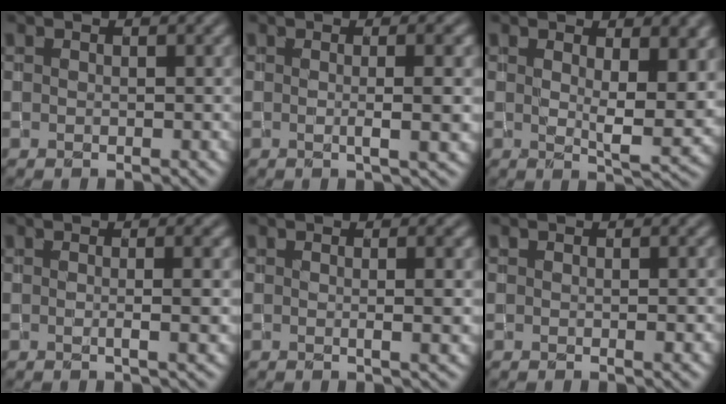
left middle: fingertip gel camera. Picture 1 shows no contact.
{"total": 4.6, "force": [0.1, 1.3, 4.4], "torque": [-0.046, 0.010, -0.008]}
{"total": 6.4, "force": [2.0, 2.1, 5.7], "torque": [-0.078, -0.014, 0.037]}
{"total": 3.7, "force": [0.1, 1.2, 3.5], "torque": [-0.031, 0.008, -0.010]}
{"total": 4.1, "force": [0.4, 1.4, 3.8], "torque": [-0.031, 0.012, -0.006]}
{"total": 1.7, "force": [-0.1, 0.5, 1.6], "torque": [-0.017, 0.004, 0.000]}